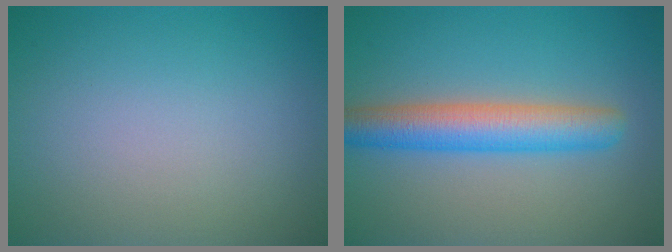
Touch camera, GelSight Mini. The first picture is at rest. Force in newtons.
{"total": 5.4, "press": 5.4, "slide": 0.2}